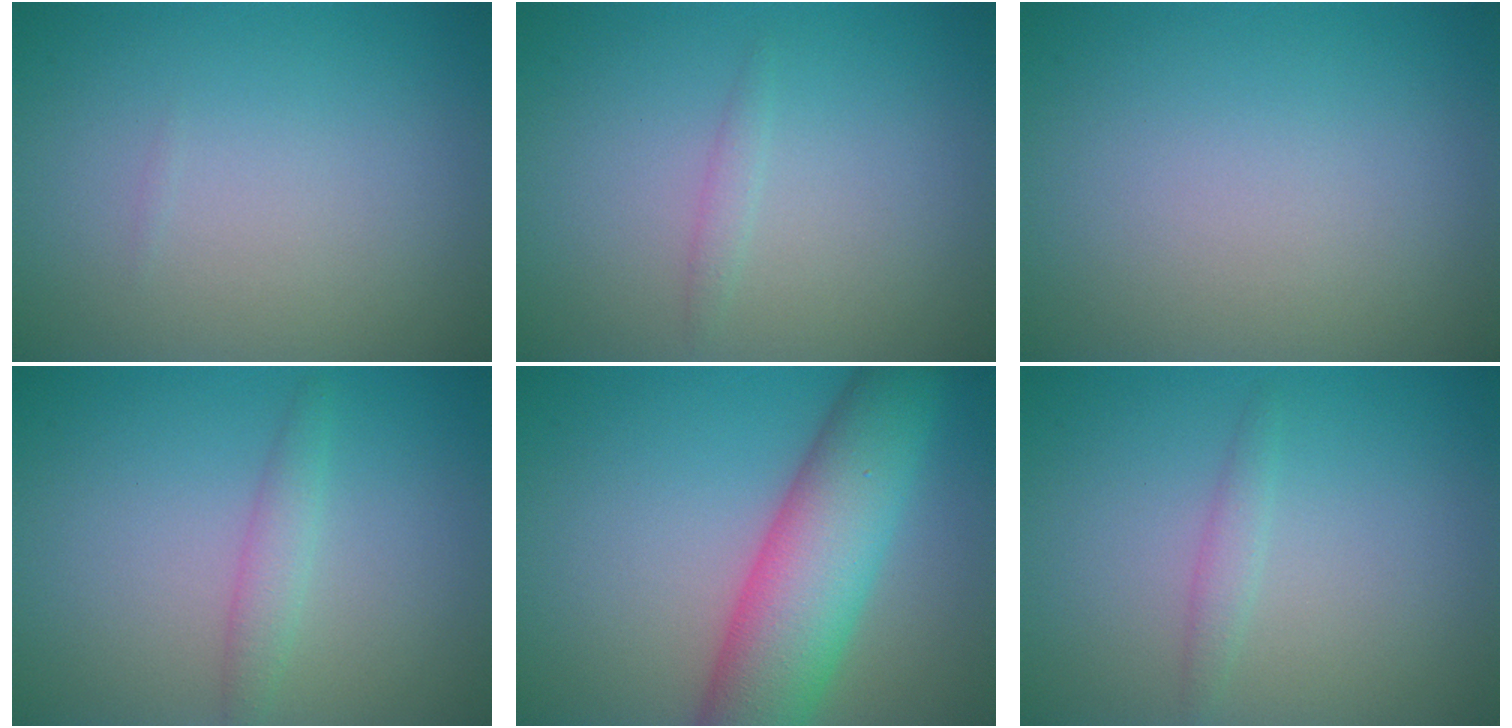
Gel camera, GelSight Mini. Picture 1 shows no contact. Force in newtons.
{"total": 0.8, "press": 0.8, "slide": 0.1}
{"total": 0.0}
{"total": 1.7, "press": 1.7, "slide": 0.0}
{"total": 9.1, "press": 9.1, "slide": 0.5}
{"total": 1.1, "press": 1.1, "slide": 0.0}